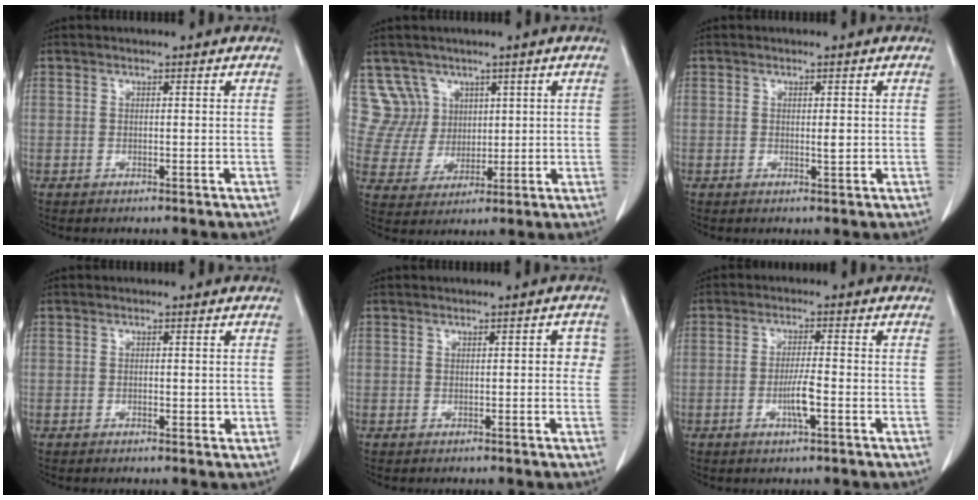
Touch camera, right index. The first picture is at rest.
{"total": 7.0, "force": [3.7, 5.9, -0.6], "torque": [0.014, 0.014, 0.081]}
{"total": 1.3, "force": [0.0, 0.4, 1.2], "torque": [-0.019, -0.002, 0.001]}
{"total": 1.6, "force": [-0.3, 0.8, 1.3], "torque": [-0.022, 0.000, -0.002]}
{"total": 1.9, "force": [0.2, 0.9, 1.6], "torque": [-0.007, 0.012, -0.002]}
{"total": 4.2, "force": [-1.4, 0.3, 3.9], "torque": [-0.075, -0.003, -0.026]}